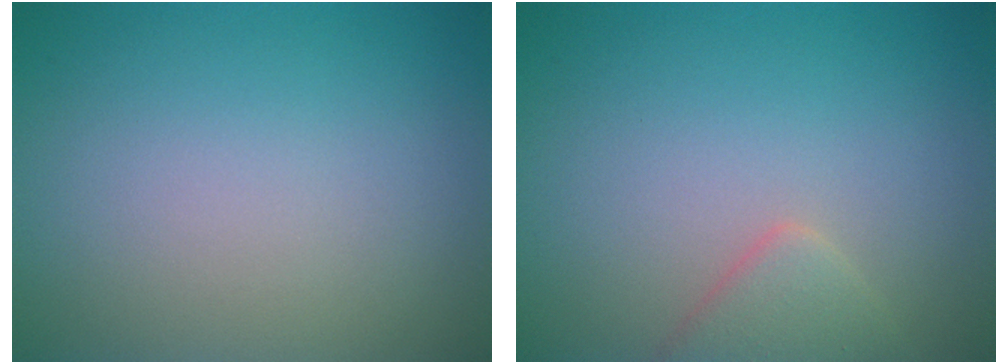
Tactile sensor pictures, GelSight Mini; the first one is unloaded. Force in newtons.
{"total": 2.0, "press": 2.0, "slide": 0.1}